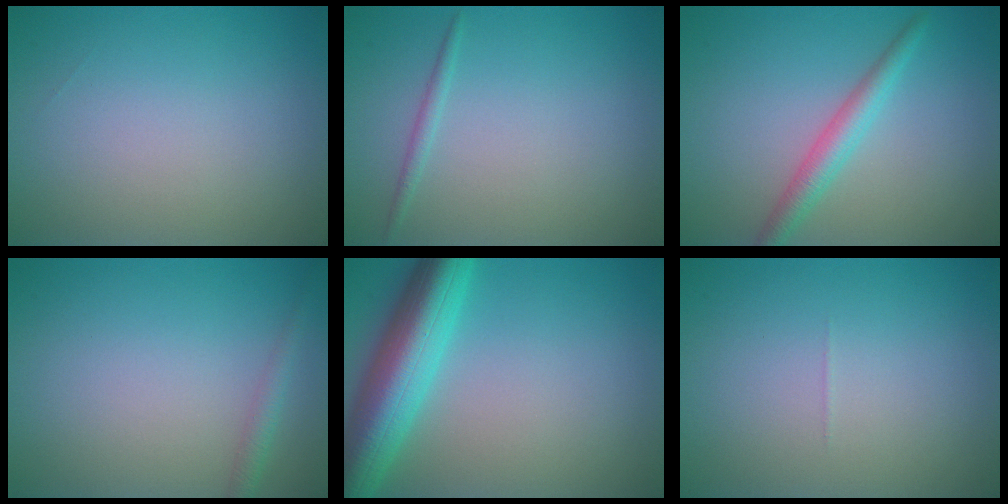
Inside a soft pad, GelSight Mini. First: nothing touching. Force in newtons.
{"total": 0.9, "press": 0.9, "slide": 0.0}
{"total": 2.7, "press": 2.7, "slide": 0.1}
{"total": 1.4, "press": 1.4, "slide": 0.1}
{"total": 8.5, "press": 8.5, "slide": 0.5}
{"total": 0.0}